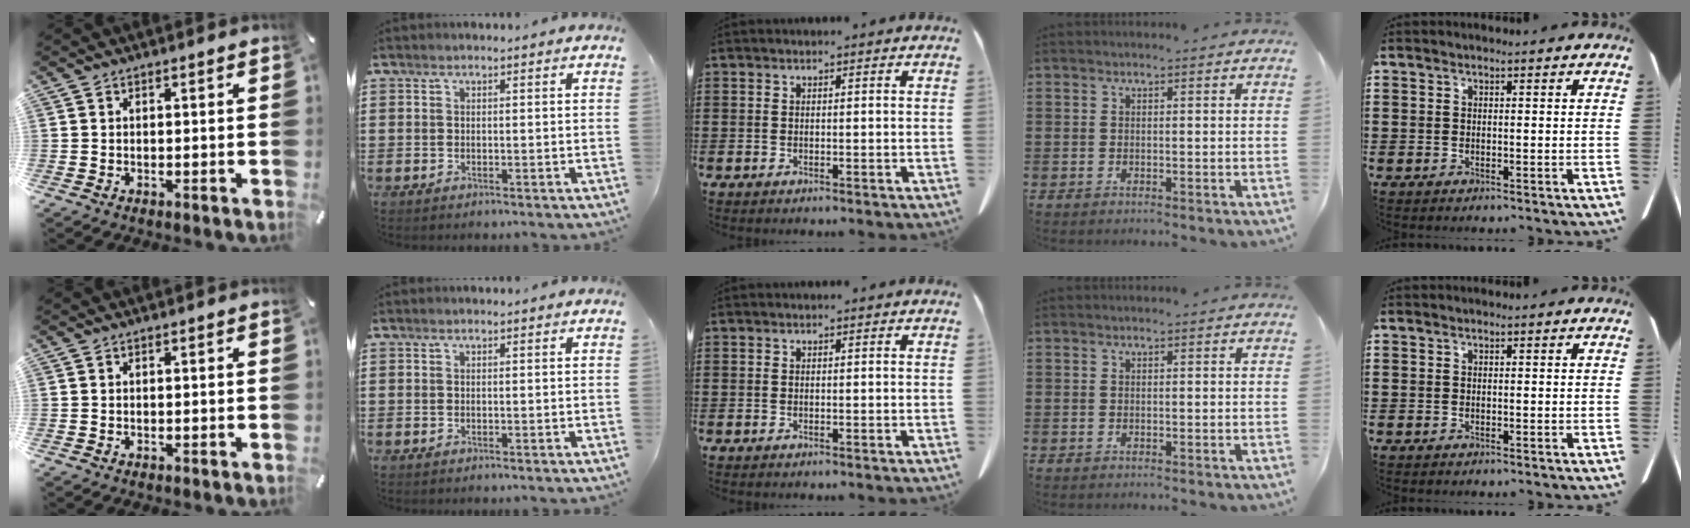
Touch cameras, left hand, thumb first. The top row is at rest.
{}